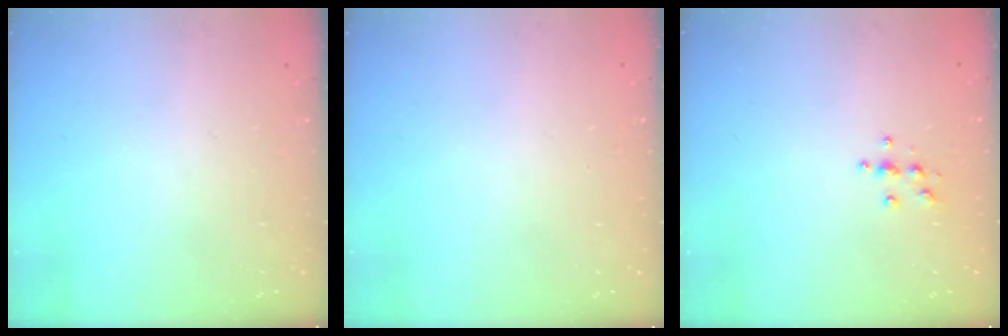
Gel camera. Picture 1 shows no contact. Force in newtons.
{"total": 0.0}
{"total": 3.6, "press": 3.6, "slide": 0.4}